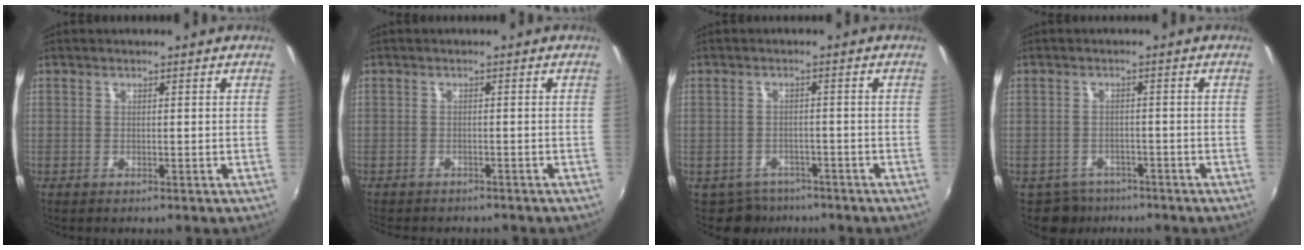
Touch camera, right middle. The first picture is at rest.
{"total": 4.4, "force": [-3.9, 1.3, 1.4], "torque": [-0.038, -0.017, -0.059]}
{"total": 4.9, "force": [-3.8, 3.1, 0.4], "torque": [-0.019, 0.000, -0.057]}
{"total": 4.5, "force": [-3.4, 2.9, 0.1], "torque": [-0.016, 0.002, -0.054]}